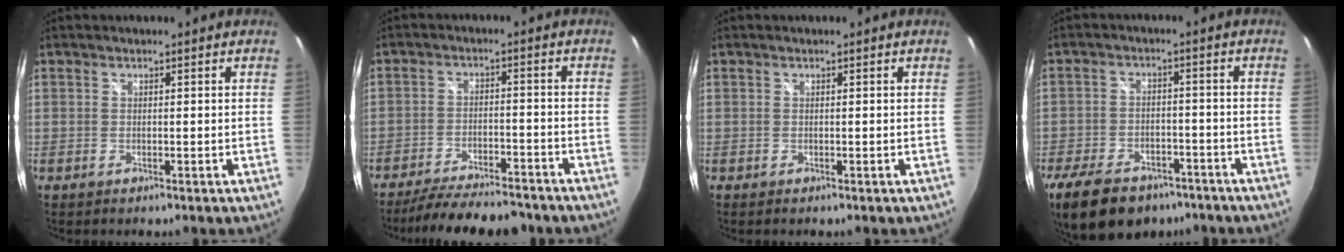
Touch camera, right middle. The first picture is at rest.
{"total": 15.6, "force": [-13.7, 3.2, 6.8], "torque": [-0.140, -0.017, -0.202]}
{"total": 0.0}
{"total": 16.3, "force": [-11.5, 8.4, 8.0], "torque": [-0.186, -0.013, -0.176]}